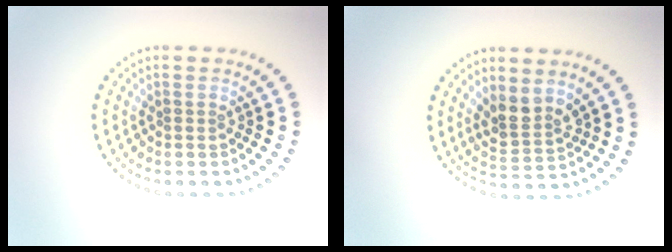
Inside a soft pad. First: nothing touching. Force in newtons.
{"total": 2.7, "press": 2.3, "slide": 1.3}